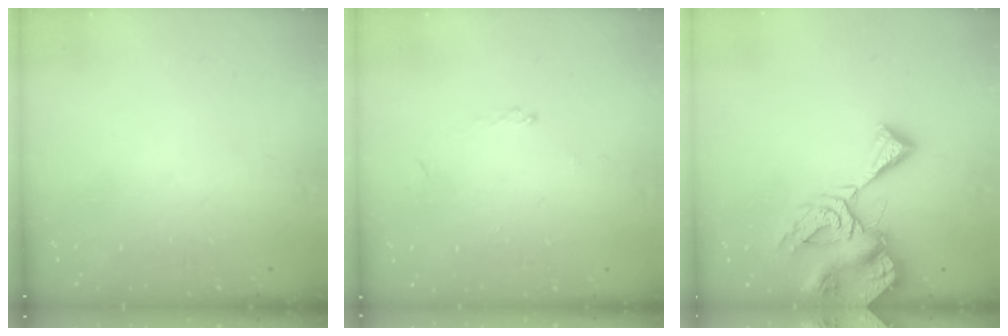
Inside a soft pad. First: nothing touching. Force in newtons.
{"total": 0.0}
{"total": 12.5, "press": 12.4, "slide": 1.6}